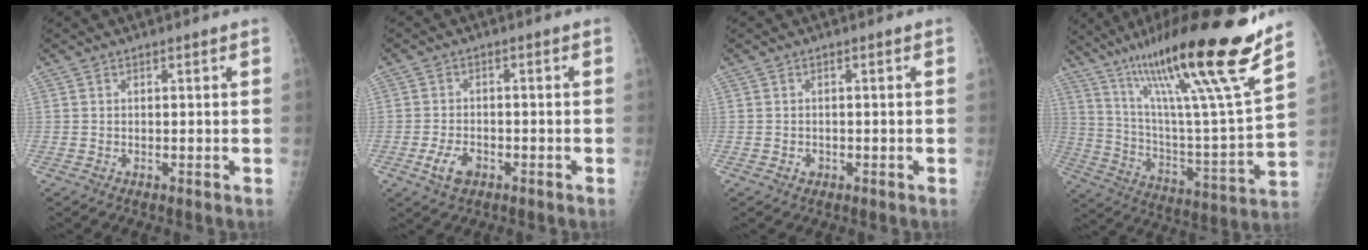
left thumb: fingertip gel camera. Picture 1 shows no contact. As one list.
[{"total": 4.5, "force": [-2.1, 2.7, 2.9], "torque": [-0.054, 0.009, -0.037]}, {"total": 1.1, "force": [-0.4, 0.9, 0.4], "torque": [-0.003, 0.005, -0.005]}, {"total": 27.6, "force": [19.1, 1.5, 19.8], "torque": [-0.304, -0.076, 0.321]}]